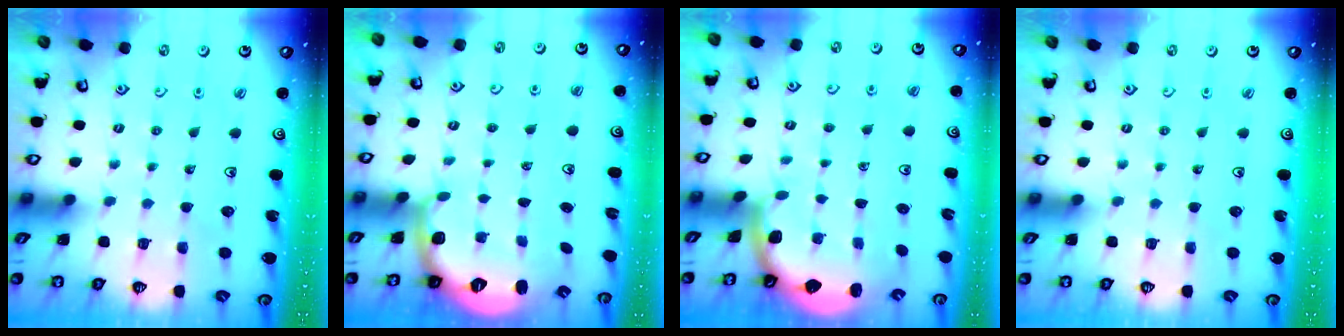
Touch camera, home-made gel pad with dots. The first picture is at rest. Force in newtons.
{"total": 2.7, "press": 1.8, "slide": 2.0}
{"total": 1.6, "press": 1.6, "slide": 0.1}
{"total": 0.0}